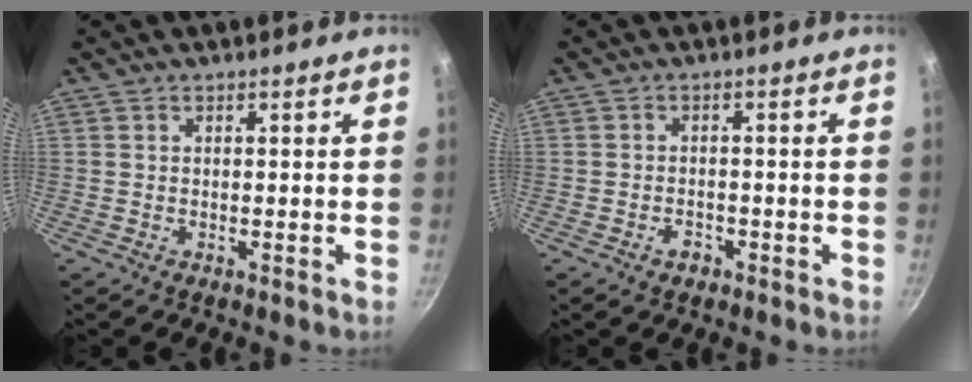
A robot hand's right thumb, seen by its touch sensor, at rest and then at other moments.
{"total": 2.4, "force": [-1.4, 1.6, 1.2], "torque": [-0.010, 0.016, -0.020]}